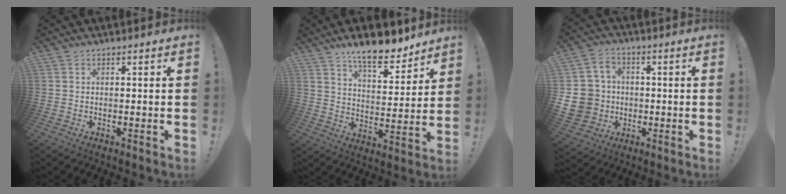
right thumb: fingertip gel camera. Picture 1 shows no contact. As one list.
[{"total": 12.8, "force": [10.4, 4.1, 6.3], "torque": [-0.096, -0.069, 0.182]}, {"total": 11.9, "force": [-2.1, 11.0, 4.1], "torque": [-0.086, 0.021, -0.032]}]